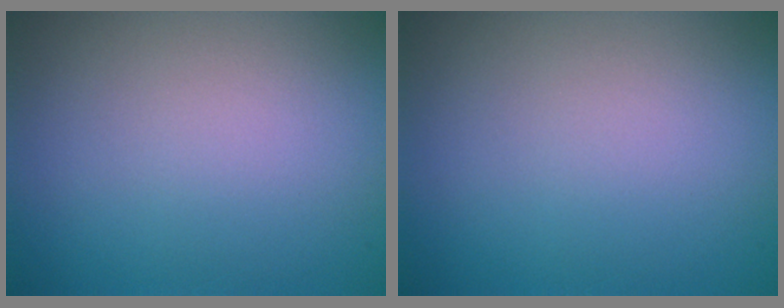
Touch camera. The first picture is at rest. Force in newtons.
{"total": 0.0}